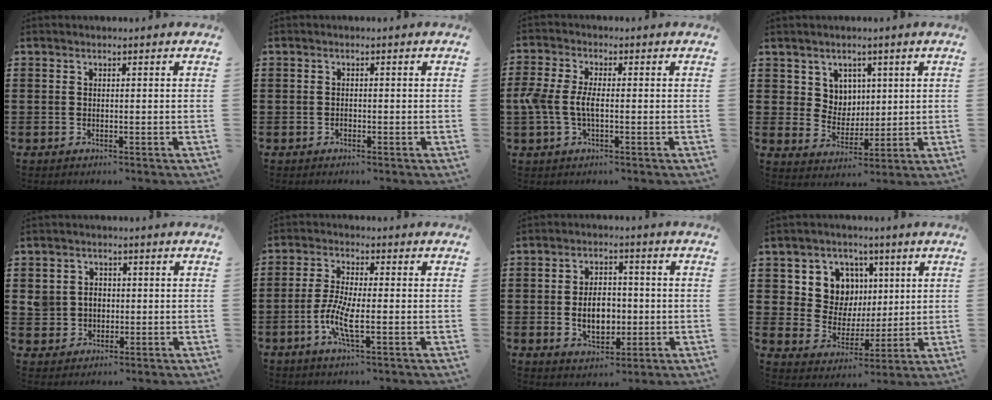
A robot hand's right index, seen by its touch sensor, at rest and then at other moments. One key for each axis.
{"total": 0.7, "fx": -0.4, "fy": 0.5, "fz": 0.3, "tx": -0.007, "ty": 0.001, "tz": -0.009}
{"total": 4.5, "fx": -0.9, "fy": 2.0, "fz": 4.0, "tx": -0.106, "ty": -0.008, "tz": -0.027}
{"total": 5.2, "fx": 2.7, "fy": 4.4, "fz": 0.4, "tx": -0.034, "ty": 0.005, "tz": 0.050}
{"total": 4.1, "fx": 0.3, "fy": 3.9, "fz": 1.2, "tx": -0.047, "ty": 0.011, "tz": 0.000}
{"total": 6.2, "fx": -2.0, "fy": 1.5, "fz": 5.7, "tx": -0.130, "ty": -0.010, "tz": -0.046}
{"total": 6.8, "fx": -1.0, "fy": 4.3, "fz": 5.1, "tx": -0.093, "ty": -0.001, "tz": -0.025}
{"total": 9.5, "fx": 3.2, "fy": 8.3, "fz": 3.4, "tx": -0.087, "ty": 0.005, "tz": 0.063}